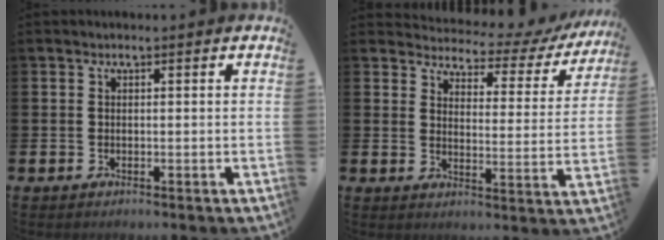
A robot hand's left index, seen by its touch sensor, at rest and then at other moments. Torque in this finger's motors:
{"motor_torque": [0.28, -0.25, 0.38, 0.02]}